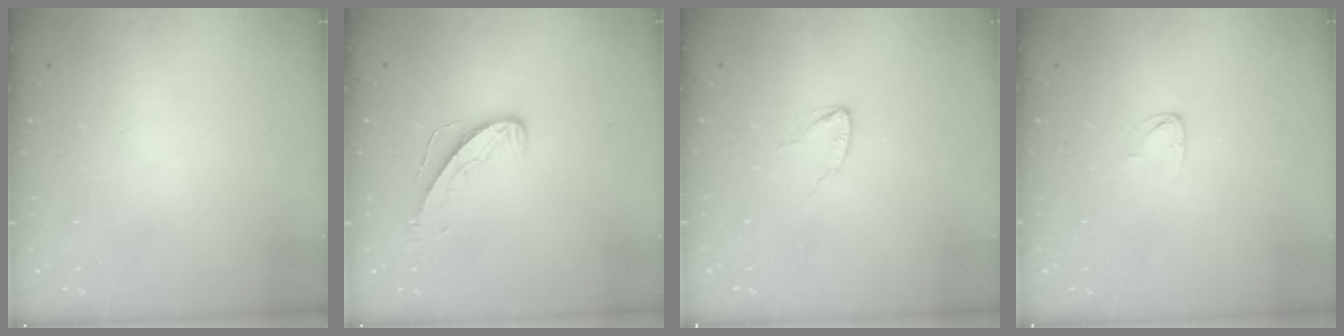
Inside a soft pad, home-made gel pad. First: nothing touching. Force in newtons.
{"total": 5.7, "press": 5.7, "slide": 0.4}
{"total": 2.7, "press": 2.7, "slide": 0.2}
{"total": 2.7, "press": 2.7, "slide": 0.1}